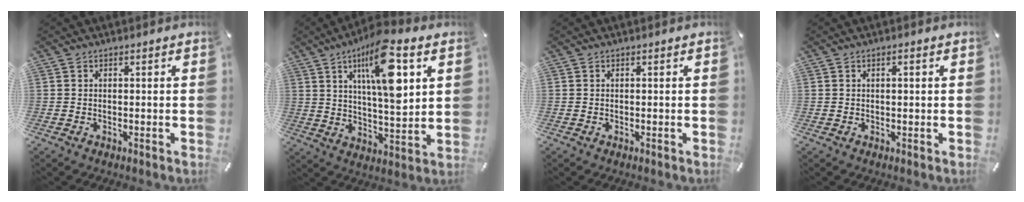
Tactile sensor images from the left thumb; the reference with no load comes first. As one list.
[{"total": 17.4, "force": [7.9, 5.8, 14.4], "torque": [-0.243, -0.022, 0.122]}, {"total": 0.0}, {"total": 1.2, "force": [0.2, 0.4, 1.1], "torque": [-0.021, 0.002, 0.002]}]